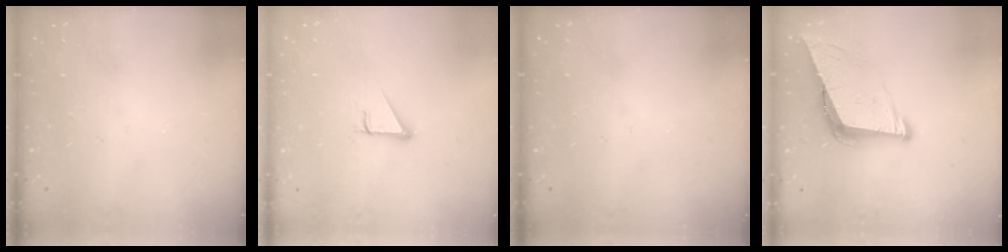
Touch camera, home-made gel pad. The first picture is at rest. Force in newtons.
{"total": 2.9, "press": 2.9, "slide": 0.1}
{"total": 0.0}
{"total": 9.3, "press": 9.0, "slide": 2.3}